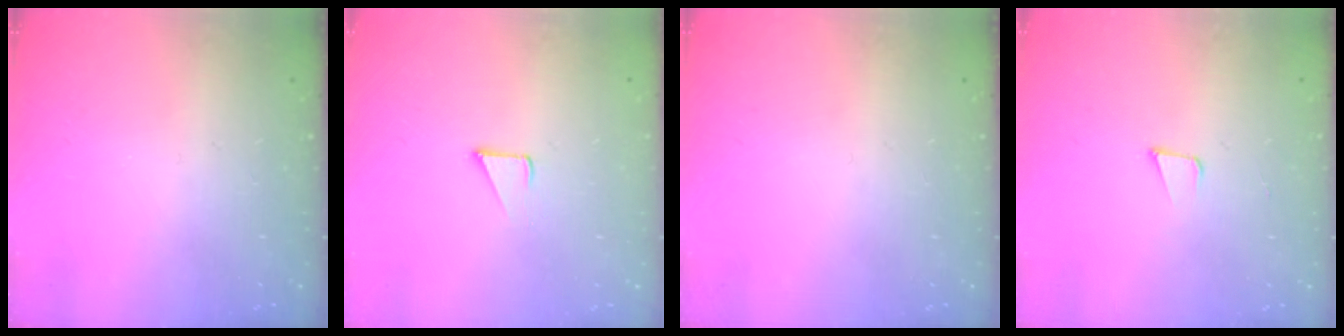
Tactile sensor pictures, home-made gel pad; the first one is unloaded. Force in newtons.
{"total": 2.8, "press": 2.8, "slide": 0.2}
{"total": 0.0}
{"total": 3.4, "press": 2.2, "slide": 2.6}